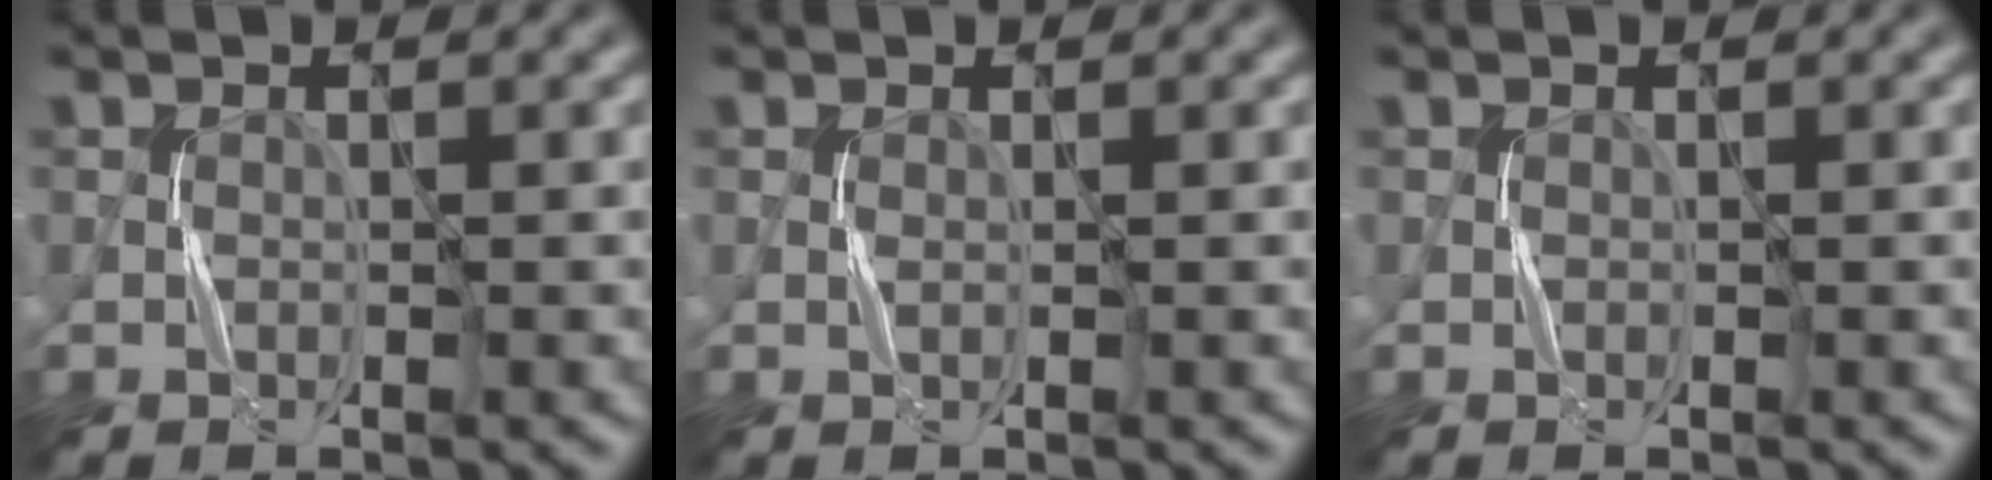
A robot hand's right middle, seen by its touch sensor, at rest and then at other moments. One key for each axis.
{"total": 0.0}
{"total": 0.0}